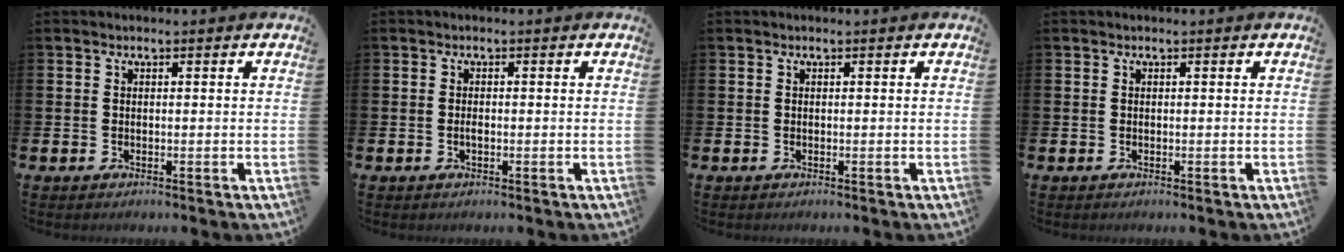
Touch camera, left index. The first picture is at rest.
{"total": 0.8, "force": [-0.2, 0.4, 0.7], "torque": [-0.017, 0.002, -0.003]}
{"total": 0.0}
{"total": 0.0}